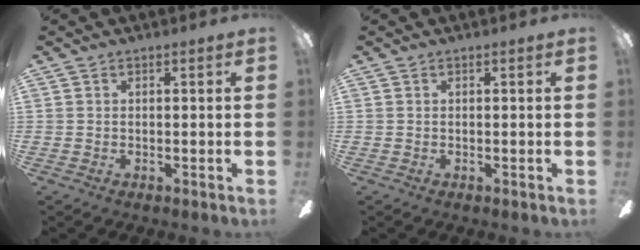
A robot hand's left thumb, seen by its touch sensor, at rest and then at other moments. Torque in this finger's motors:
{"motor_torque": [0.00, 0.00, -0.01, 0.06, 0.00]}